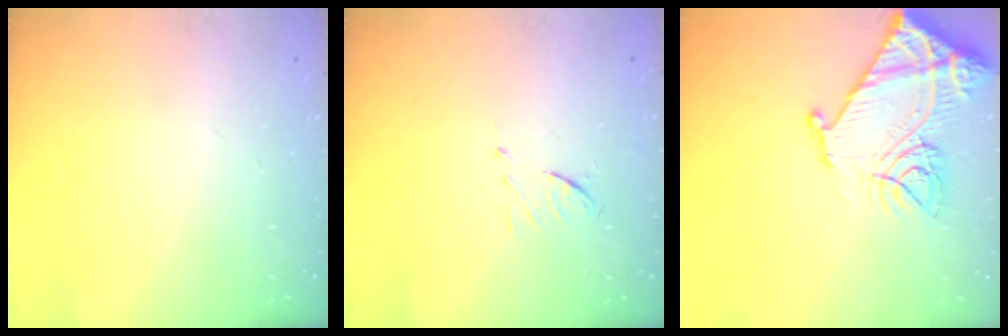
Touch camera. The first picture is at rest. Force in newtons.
{"total": 6.6, "press": 6.5, "slide": 0.9}
{"total": 19.9, "press": 19.8, "slide": 2.1}